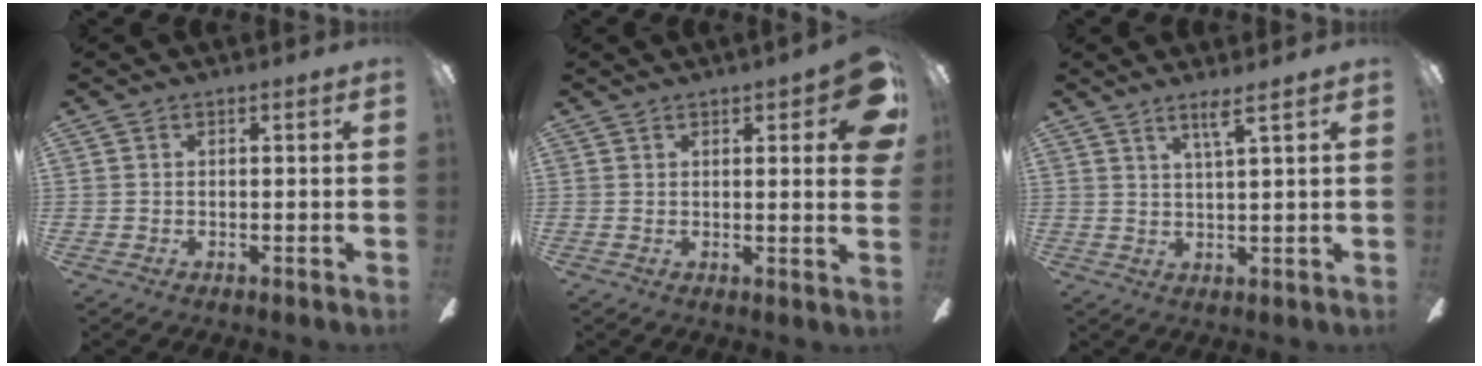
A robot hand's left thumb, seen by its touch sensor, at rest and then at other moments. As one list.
[{"total": 8.1, "force": [3.7, 2.1, 6.9], "torque": [-0.083, -0.020, 0.057]}, {"total": 4.4, "force": [3.3, -0.4, 2.9], "torque": [-0.056, -0.012, 0.052]}]